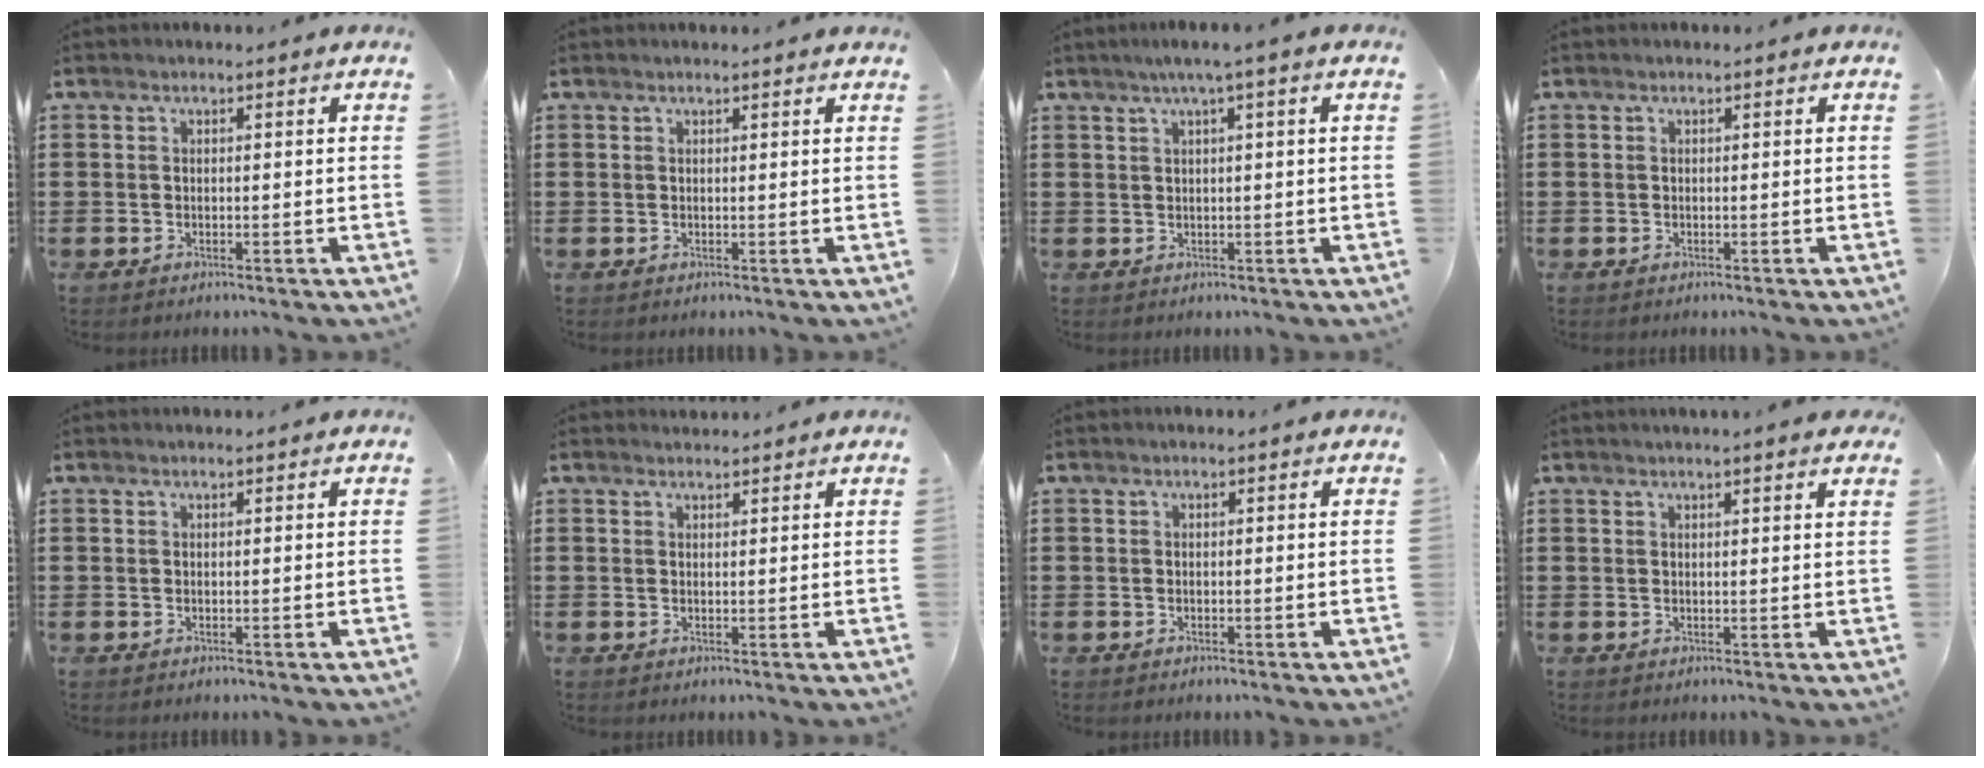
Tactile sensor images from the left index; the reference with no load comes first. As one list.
[{"total": 0.6, "force": [0.5, -0.1, 0.3], "torque": [-0.007, -0.003, 0.011]}, {"total": 2.0, "force": [0.5, -0.2, 1.9], "torque": [-0.036, -0.003, 0.008]}, {"total": 0.0}, {"total": 0.5, "force": [0.3, -0.1, 0.4], "torque": [-0.007, -0.002, 0.006]}, {"total": 1.3, "force": [1.3, 0.1, 0.1], "torque": [-0.006, 0.000, 0.026]}, {"total": 0.0}, {"total": 1.8, "force": [1.6, -0.2, 0.8], "torque": [-0.019, 0.000, 0.030]}]